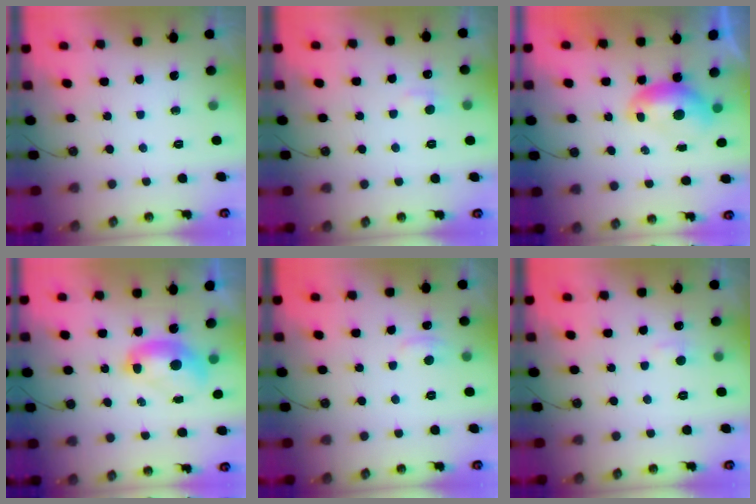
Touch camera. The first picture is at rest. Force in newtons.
{"total": 1.3, "press": 1.1, "slide": 0.6}
{"total": 1.1, "press": 1.1, "slide": 0.2}
{"total": 2.7, "press": 2.6, "slide": 0.6}
{"total": 3.0, "press": 3.0, "slide": 0.4}
{"total": 1.8, "press": 1.7, "slide": 0.6}